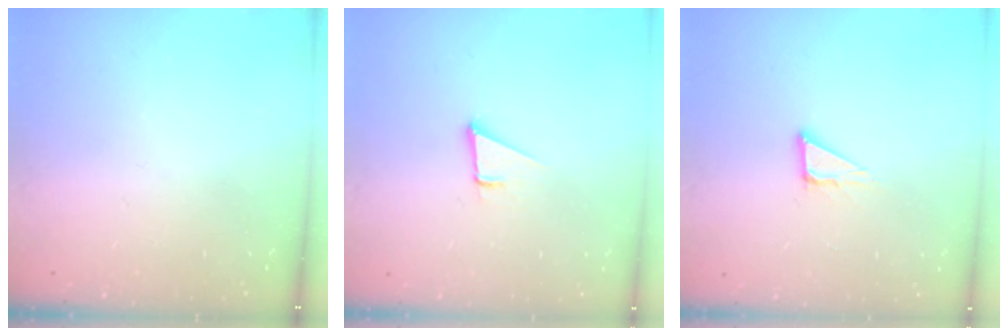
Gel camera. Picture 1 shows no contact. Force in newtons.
{"total": 3.6, "press": 2.7, "slide": 2.4}
{"total": 5.0, "press": 5.0, "slide": 0.2}